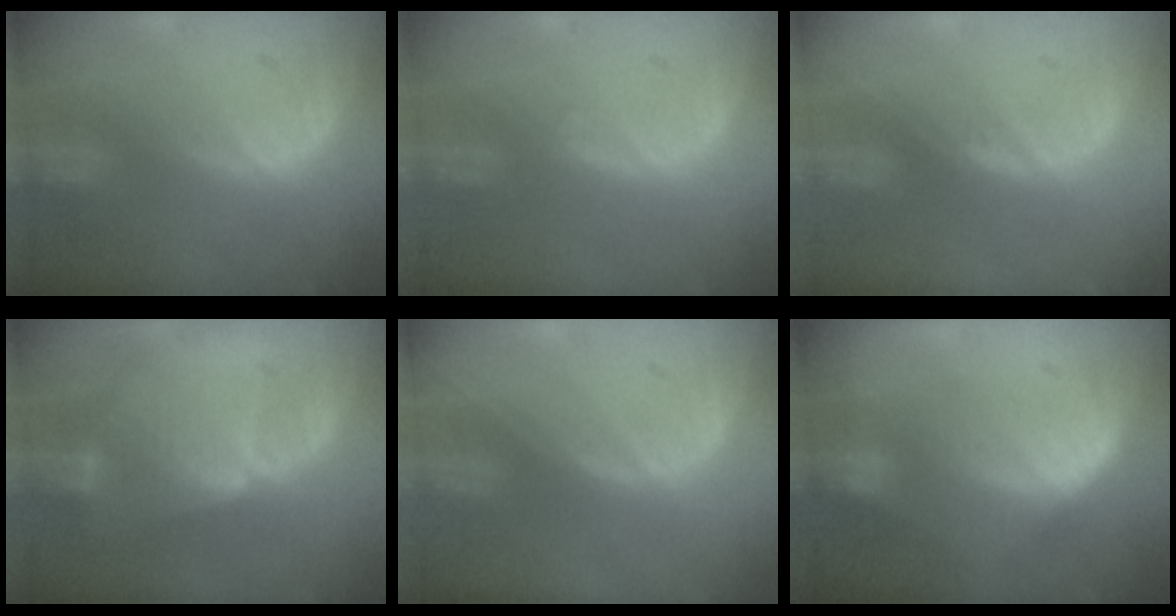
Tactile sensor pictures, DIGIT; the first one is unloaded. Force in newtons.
{"total": 0.6, "press": 0.4, "slide": 0.4}
{"total": 0.5, "press": 0.5, "slide": 0.2}
{"total": 6.5, "press": 6.4, "slide": 0.4}
{"total": 0.0}
{"total": 7.2, "press": 6.6, "slide": 3.0}